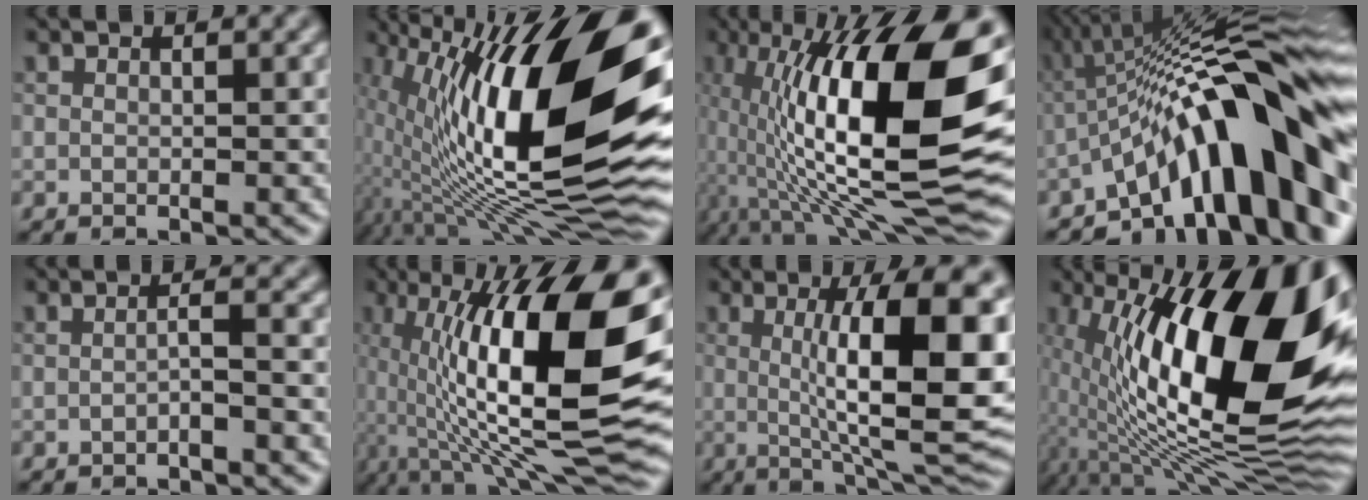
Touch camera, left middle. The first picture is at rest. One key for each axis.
{"total": 19.3, "fx": 1.9, "fy": 7.0, "fz": 17.9, "tx": -0.291, "ty": 0.013, "tz": 0.023}
{"total": 17.8, "fx": -0.2, "fy": 6.0, "fz": 16.7, "tx": -0.265, "ty": 0.027, "tz": -0.012}
{"total": 16.4, "fx": -5.2, "fy": 4.8, "fz": 14.8, "tx": -0.177, "ty": 0.042, "tz": -0.094}
{"total": 1.3, "fx": -0.7, "fy": 0.0, "fz": 1.1, "tx": -0.016, "ty": 0.008, "tz": -0.016}
{"total": 17.0, "fx": 1.2, "fy": 5.3, "fz": 16.1, "tx": -0.249, "ty": 0.012, "tz": 0.018}
{"total": 13.2, "fx": 1.2, "fy": 3.3, "fz": 12.7, "tx": -0.170, "ty": 0.001, "tz": 0.020}
{"total": 18.9, "fx": 2.3, "fy": 7.4, "fz": 17.3, "tx": -0.270, "ty": 0.011, "tz": 0.032}